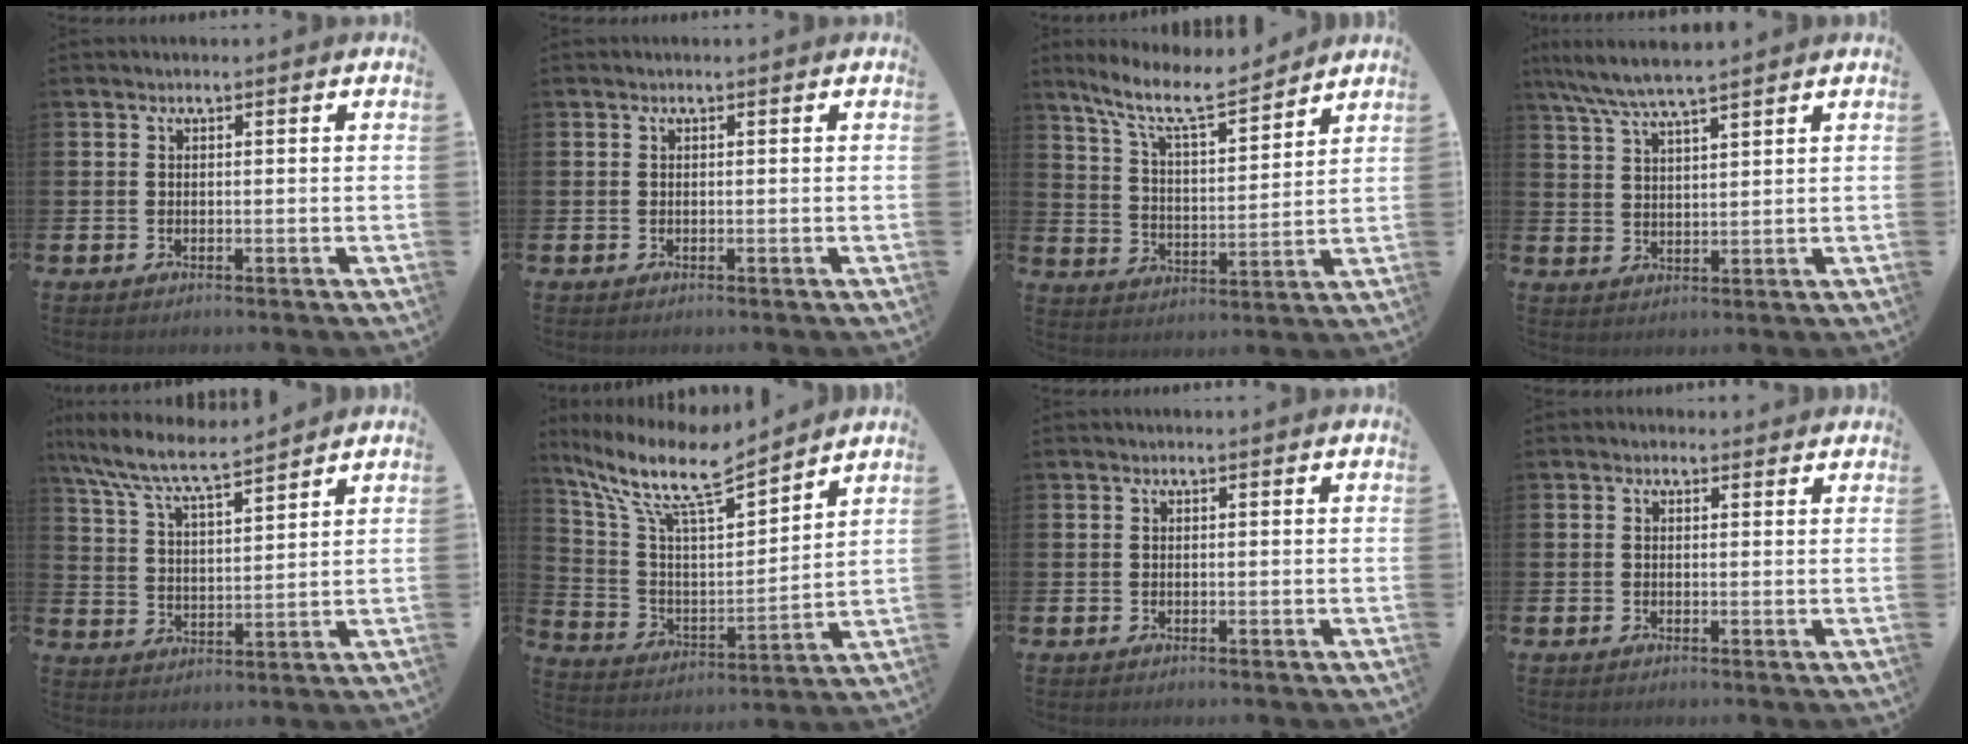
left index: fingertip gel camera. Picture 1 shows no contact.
{"total": 0.0}
{"total": 9.6, "force": [8.4, 1.7, 4.5], "torque": [-0.112, -0.045, 0.147]}
{"total": 5.9, "force": [5.3, 0.5, 2.4], "torque": [-0.069, -0.017, 0.096]}
{"total": 8.4, "force": [7.6, 0.8, 3.4], "torque": [-0.097, -0.040, 0.135]}
{"total": 11.7, "force": [9.7, 2.4, 6.1], "torque": [-0.153, -0.058, 0.164]}
{"total": 0.0}
{"total": 0.6, "force": [0.2, 0.5, 0.3], "torque": [0.002, 0.003, 0.000]}